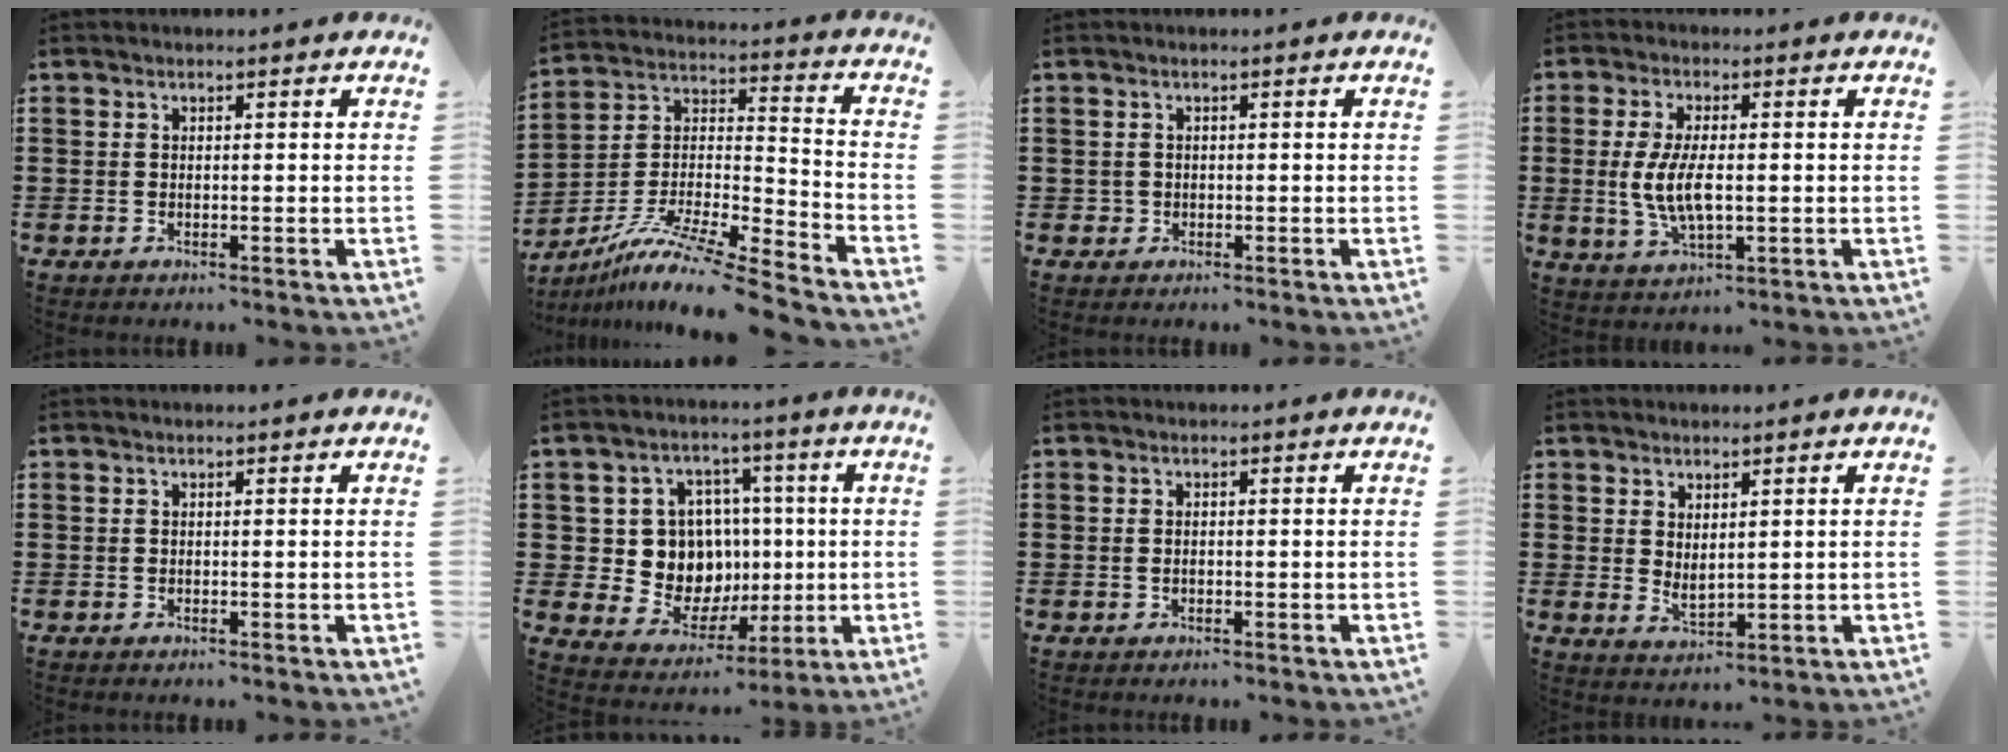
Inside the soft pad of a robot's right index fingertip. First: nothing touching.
{"total": 11.4, "force": [-9.6, 0.3, 6.1], "torque": [-0.118, 0.004, -0.192]}
{"total": 0.7, "force": [-0.1, 0.7, 0.1], "torque": [-0.004, 0.005, -0.004]}
{"total": 6.9, "force": [-0.2, 2.7, 6.4], "torque": [-0.144, -0.005, -0.011]}
{"total": 0.0}
{"total": 10.8, "force": [0.7, 9.9, 4.3], "torque": [-0.097, 0.007, 0.025]}
{"total": 0.7, "force": [-0.1, 0.4, 0.6], "torque": [-0.015, 0.000, -0.001]}
{"total": 2.3, "force": [1.3, 1.2, 1.4], "torque": [-0.029, 0.002, 0.026]}